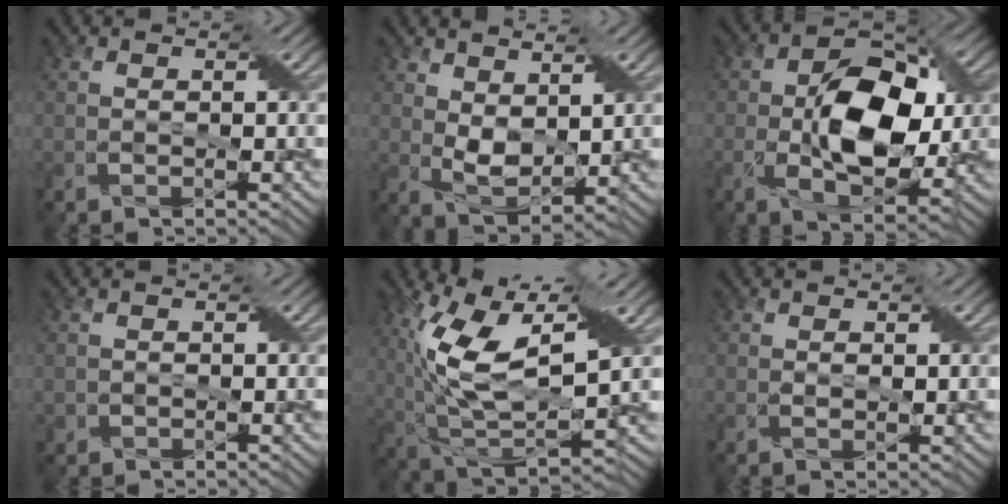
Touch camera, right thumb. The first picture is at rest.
{"total": 5.0, "force": [2.6, 2.9, 3.2], "torque": [-0.073, -0.007, 0.053]}
{"total": 12.0, "force": [-0.2, 6.6, 10.0], "torque": [-0.175, 0.000, -0.007]}
{"total": 0.9, "force": [-0.4, 0.8, -0.1], "torque": [0.002, -0.006, -0.010]}
{"total": 14.3, "force": [4.6, 5.8, 12.2], "torque": [-0.255, 0.000, 0.087]}
{"total": 1.0, "force": [0.3, 0.7, 0.7], "torque": [-0.010, -0.002, 0.004]}